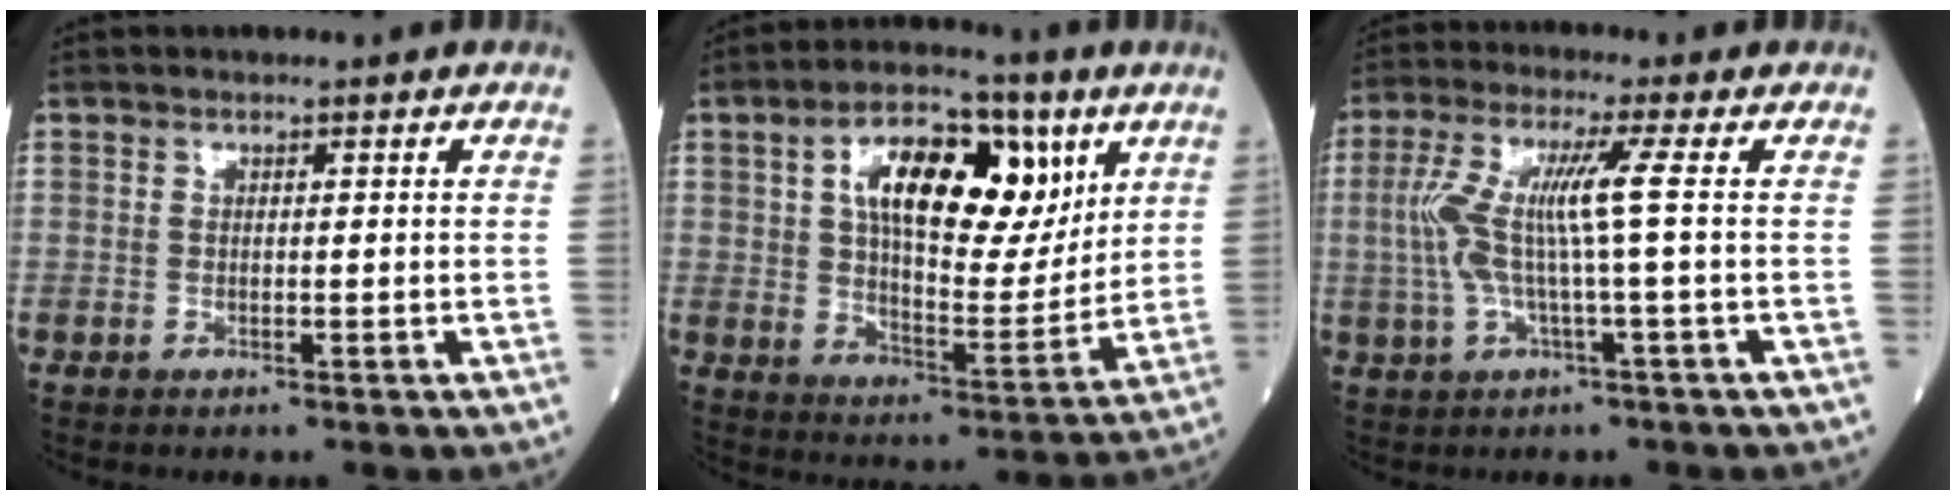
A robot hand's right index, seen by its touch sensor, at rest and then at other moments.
{"total": 17.6, "force": [6.9, 7.5, 14.4], "torque": [-0.233, 0.018, 0.111]}
{"total": 8.3, "force": [0.4, -0.4, 8.2], "torque": [-0.181, 0.012, 0.006]}